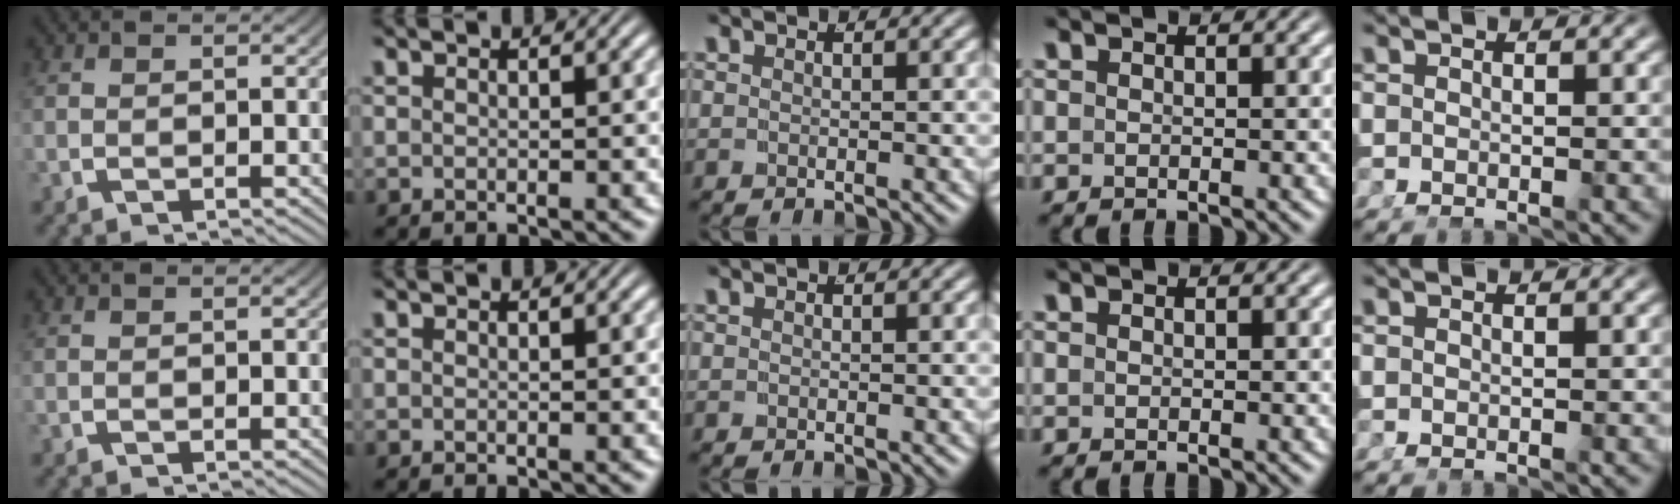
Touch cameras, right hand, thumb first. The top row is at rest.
{}